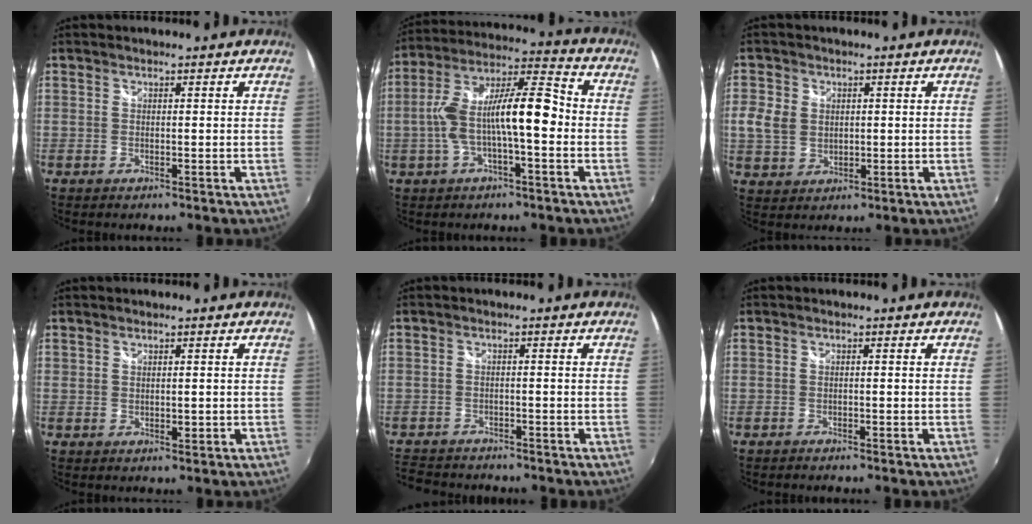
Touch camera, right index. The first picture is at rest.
{"total": 13.6, "force": [-2.2, 3.5, 12.9], "torque": [-0.241, 0.021, -0.038]}
{"total": 6.3, "force": [0.5, 5.3, 3.4], "torque": [-0.079, 0.005, 0.012]}
{"total": 1.1, "force": [0.2, 0.6, 0.9], "torque": [-0.013, -0.001, 0.004]}
{"total": 6.9, "force": [-6.3, 2.3, 1.4], "torque": [-0.055, -0.007, -0.107]}
{"total": 1.2, "force": [-1.1, 0.1, 0.4], "torque": [-0.010, -0.006, -0.018]}